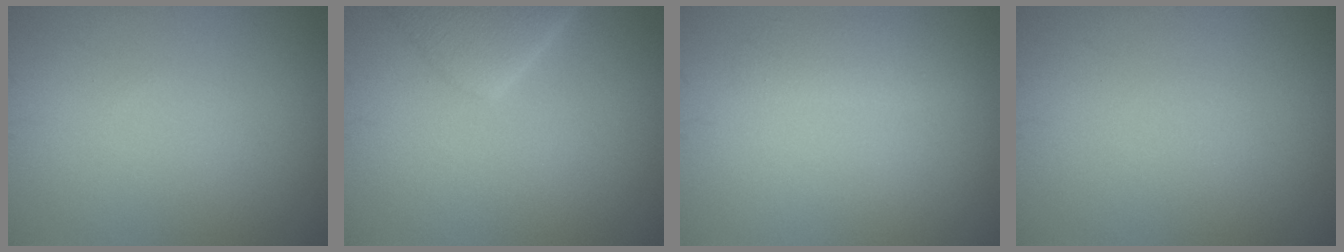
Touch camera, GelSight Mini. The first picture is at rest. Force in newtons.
{"total": 3.4, "press": 3.4, "slide": 0.3}
{"total": 1.6, "press": 1.6, "slide": 0.0}
{"total": 0.0}